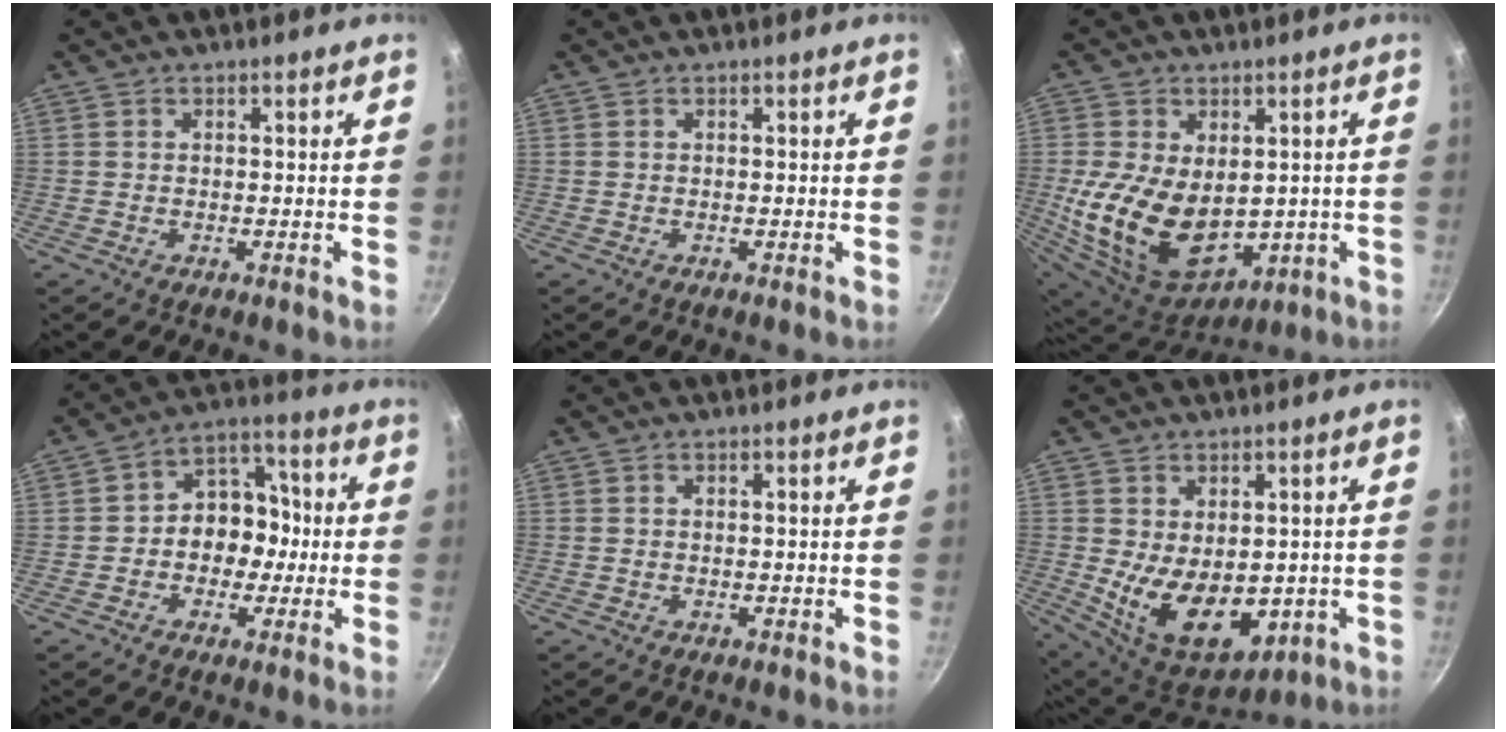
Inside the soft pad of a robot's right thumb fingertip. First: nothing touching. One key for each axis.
{"total": 0.0}
{"total": 19.8, "fx": -0.5, "fy": 13.0, "fz": 14.8, "tx": -0.275, "ty": -0.023, "tz": 0.025}
{"total": 10.4, "fx": -1.1, "fy": 8.4, "fz": 5.9, "tx": -0.024, "ty": 0.038, "tz": -0.032}
{"total": 0.0}
{"total": 15.3, "fx": -1.7, "fy": 9.7, "fz": 11.7, "tx": -0.153, "ty": -0.026, "tz": 0.004}